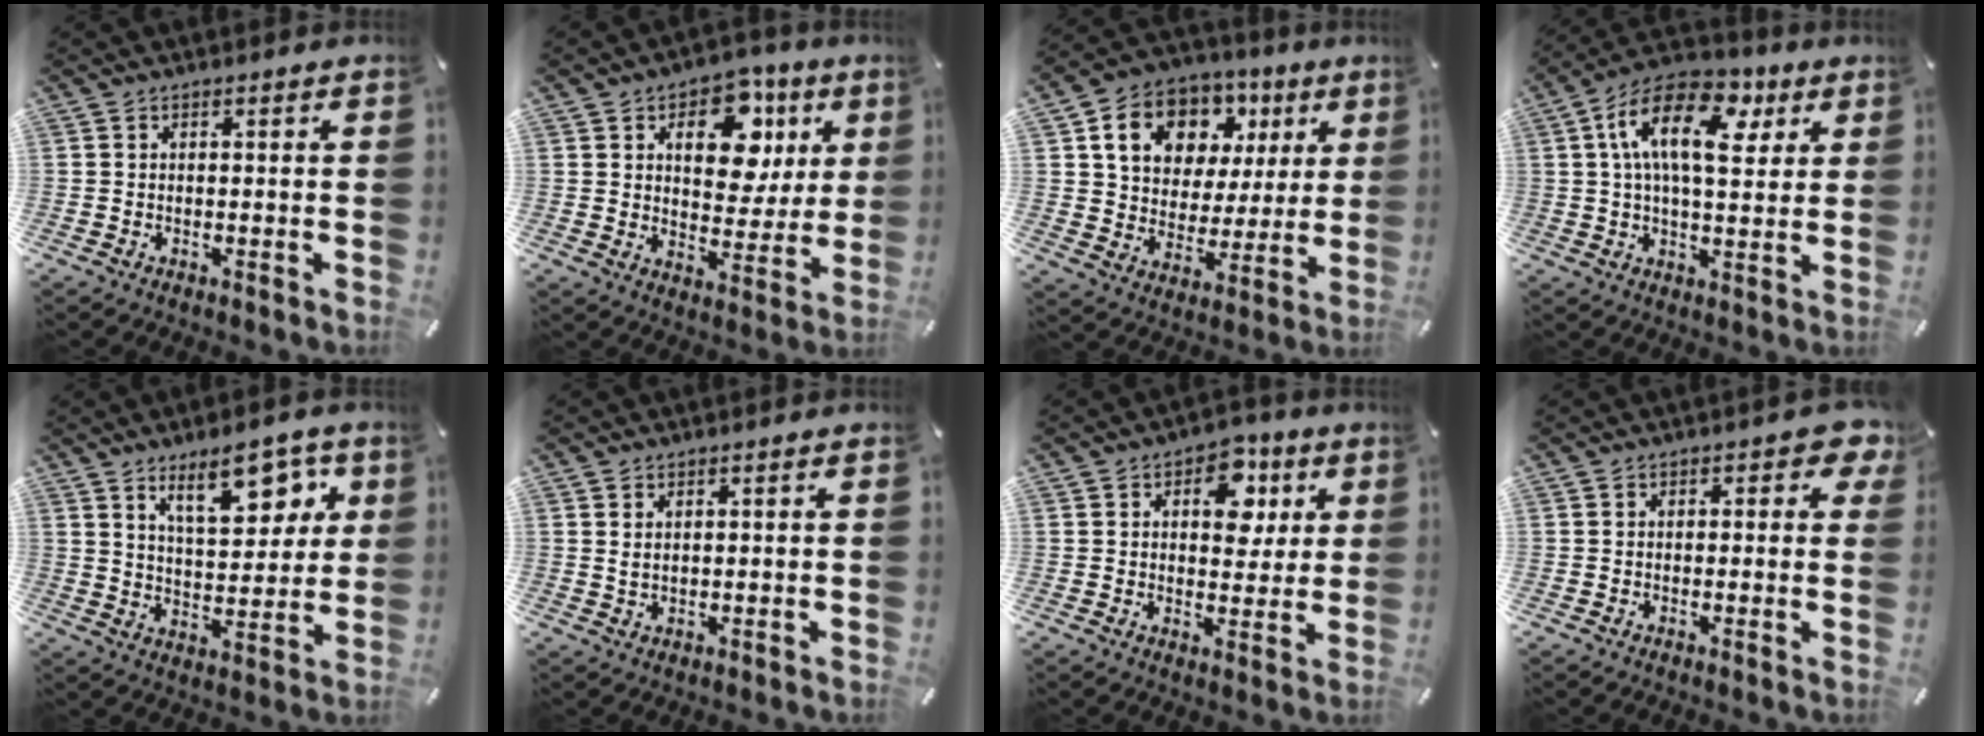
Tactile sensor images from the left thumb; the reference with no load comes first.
{"total": 14.0, "force": [5.9, 9.1, 8.8], "torque": [-0.115, -0.020, 0.098]}
{"total": 13.6, "force": [6.0, 10.9, 5.6], "torque": [-0.099, -0.018, 0.114]}
{"total": 17.2, "force": [6.1, 9.1, 13.2], "torque": [-0.241, -0.009, 0.099]}
{"total": 13.5, "force": [7.7, 6.4, 9.0], "torque": [-0.114, -0.034, 0.128]}
{"total": 1.6, "force": [0.9, 0.9, 1.0], "torque": [-0.021, 0.002, 0.015]}
{"total": 10.3, "force": [3.7, 7.2, 6.3], "torque": [-0.067, -0.005, 0.056]}
{"total": 3.4, "force": [1.2, 1.9, 2.6], "torque": [-0.028, 0.001, 0.015]}